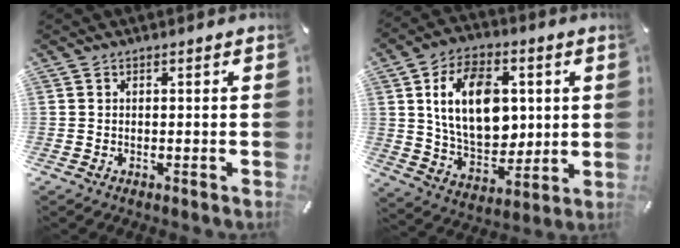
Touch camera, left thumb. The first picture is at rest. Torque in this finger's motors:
{"motor_torque": [2.46, 2.55, 1.48, -1.29, 0.45]}